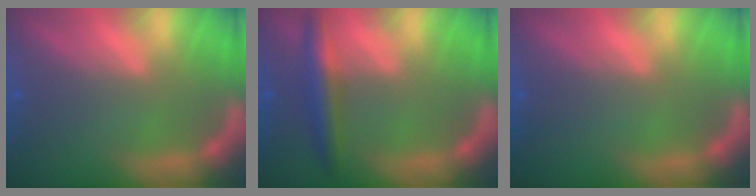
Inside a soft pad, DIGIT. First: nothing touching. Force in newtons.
{"total": 4.0}
{"total": 0.0}